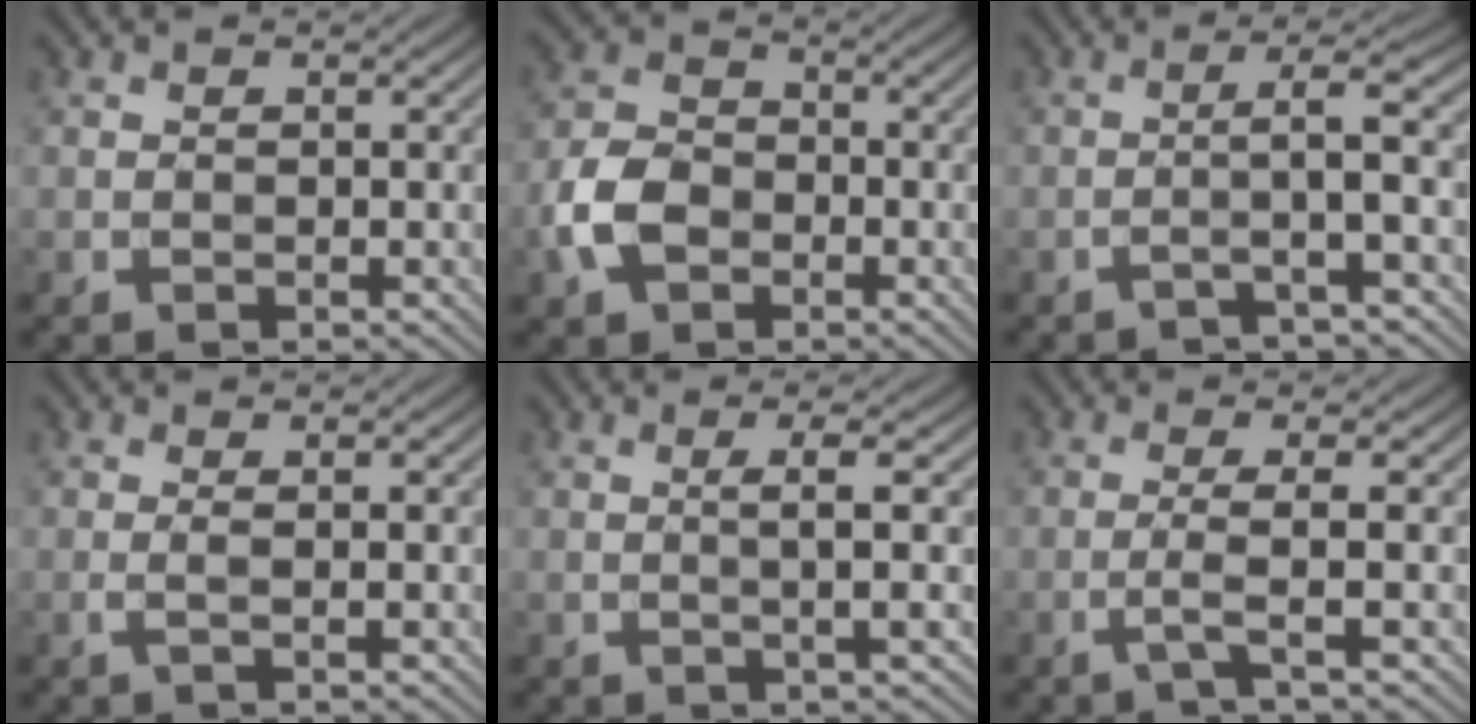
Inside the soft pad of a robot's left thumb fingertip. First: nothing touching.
{"total": 6.1, "force": [-2.3, 4.5, 3.4], "torque": [-0.087, 0.000, -0.057]}
{"total": 4.1, "force": [-1.2, -0.1, 3.9], "torque": [-0.059, 0.020, -0.043]}
{"total": 1.4, "force": [0.1, 0.2, 1.4], "torque": [-0.027, 0.003, -0.006]}
{"total": 2.9, "force": [0.3, 0.0, 2.9], "torque": [-0.054, 0.006, -0.001]}
{"total": 2.8, "force": [-0.7, 0.1, 2.7], "torque": [-0.048, 0.007, -0.033]}